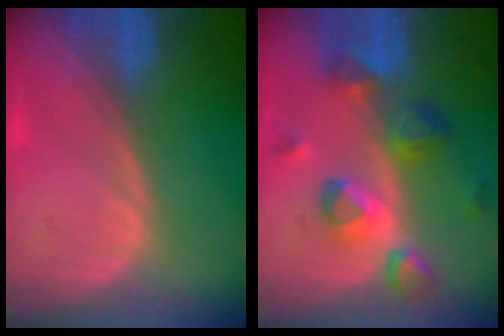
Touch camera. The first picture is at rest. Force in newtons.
{"total": 9.4, "press": 8.2, "slide": 4.6}